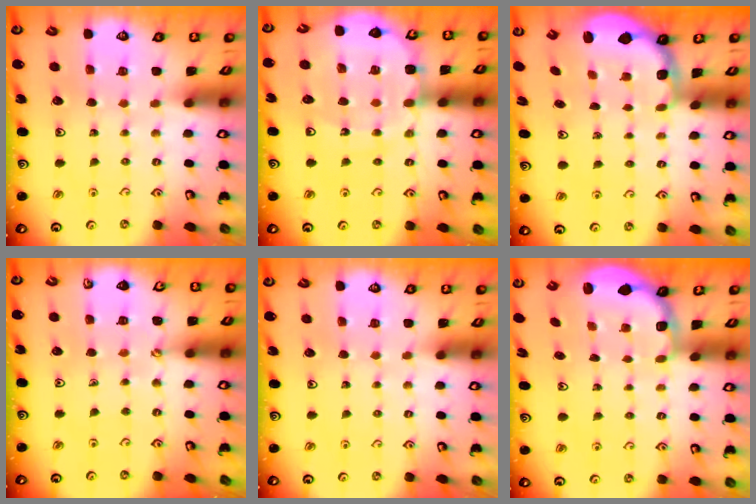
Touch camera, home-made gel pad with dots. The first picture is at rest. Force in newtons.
{"total": 11.8, "press": 11.4, "slide": 2.9}
{"total": 2.5, "press": 1.1, "slide": 2.2}
{"total": 0.9, "press": 0.9, "slide": 0.1}
{"total": 0.0}
{"total": 2.8, "press": 2.2, "slide": 1.7}